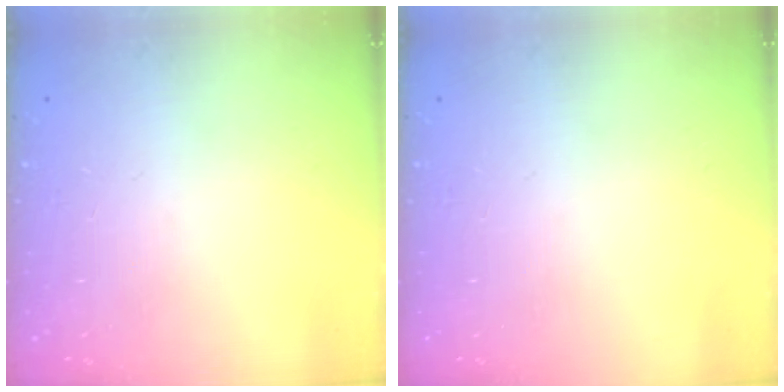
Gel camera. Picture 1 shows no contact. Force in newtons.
{"total": 0.0}